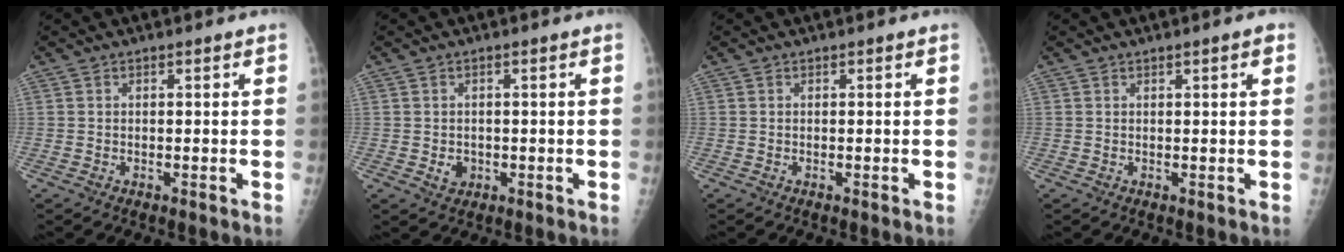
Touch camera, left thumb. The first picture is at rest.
{"total": 2.3, "force": [-0.4, 2.0, 1.2], "torque": [-0.009, 0.001, 0.001]}
{"total": 0.0}
{"total": 1.5, "force": [0.8, 0.2, 1.3], "torque": [-0.021, -0.001, 0.010]}